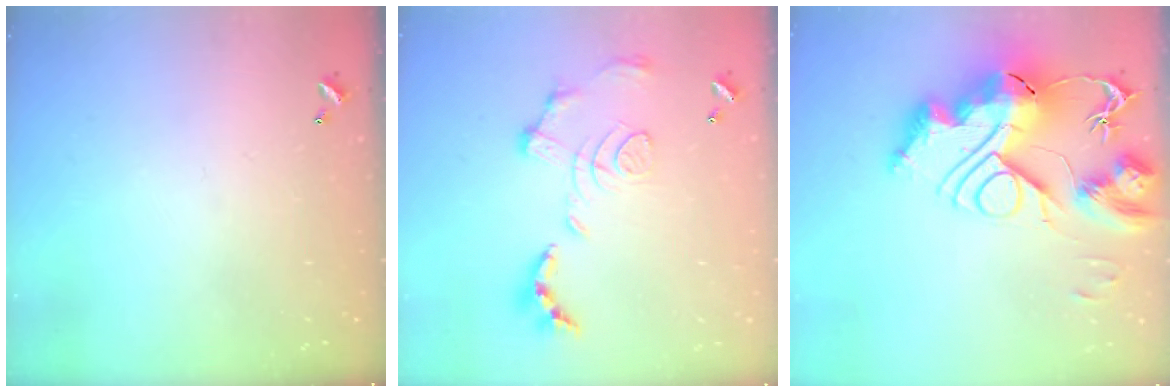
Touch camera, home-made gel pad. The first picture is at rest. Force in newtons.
{"total": 1.5, "press": 0.8, "slide": 1.3}
{"total": 0.7, "press": 0.7, "slide": 0.0}